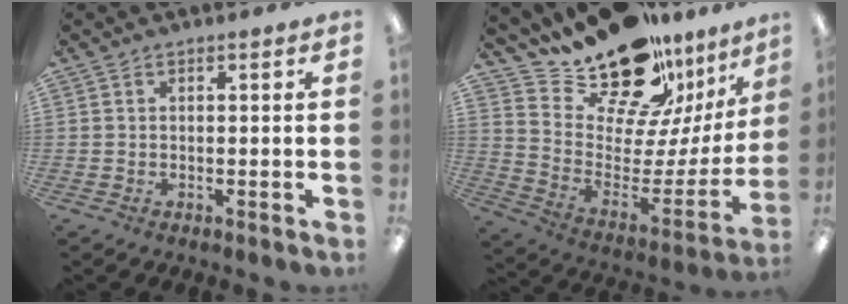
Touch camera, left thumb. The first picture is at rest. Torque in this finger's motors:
{"motor_torque": [0.42, 0.44, 1.51, -1.27, 0.10]}